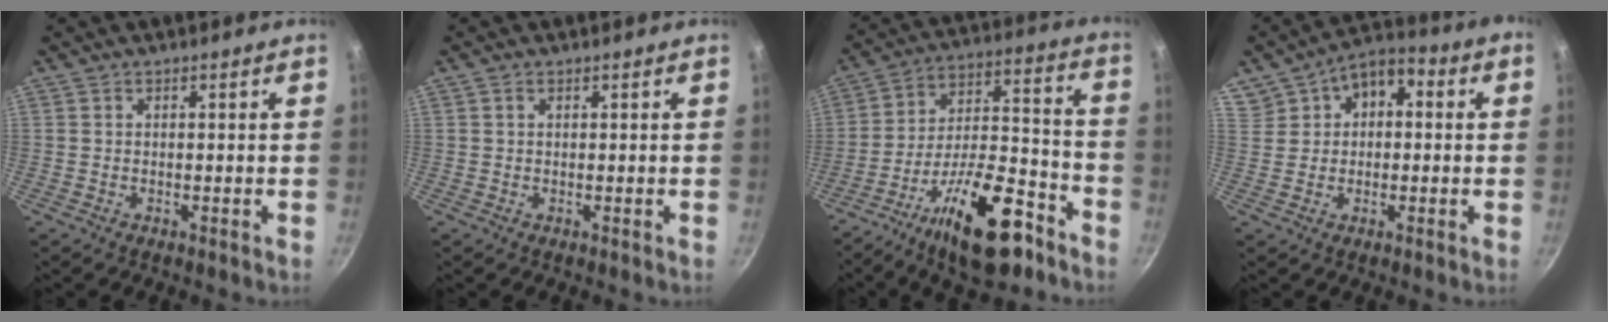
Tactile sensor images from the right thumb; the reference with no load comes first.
{"total": 0.7, "force": [0.4, 0.4, 0.5], "torque": [-0.009, 0.003, 0.007]}
{"total": 20.6, "force": [-12.5, 7.6, 14.5], "torque": [-0.210, 0.078, -0.203]}
{"total": 11.3, "force": [3.1, 8.3, 7.1], "torque": [-0.099, 0.035, 0.046]}